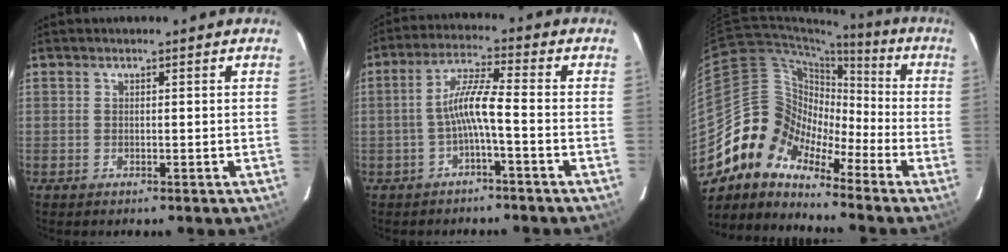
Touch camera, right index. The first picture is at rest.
{"total": 6.0, "force": [-2.2, 0.0, 5.6], "torque": [-0.124, 0.015, -0.041]}
{"total": 10.7, "force": [-8.0, 6.7, 2.5], "torque": [-0.044, 0.040, -0.183]}